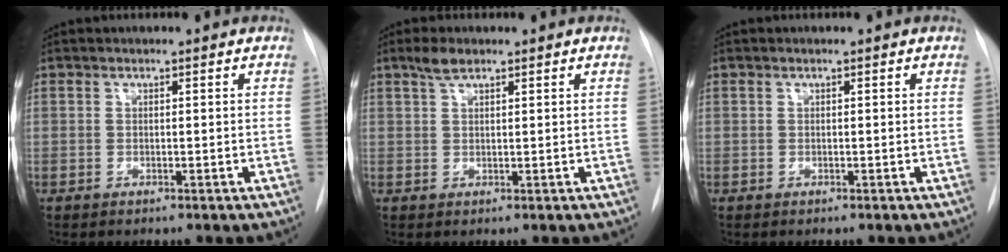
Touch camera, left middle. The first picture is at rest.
{"total": 2.4, "force": [1.7, 0.8, 1.4], "torque": [-0.031, 0.006, 0.034]}
{"total": 0.0}